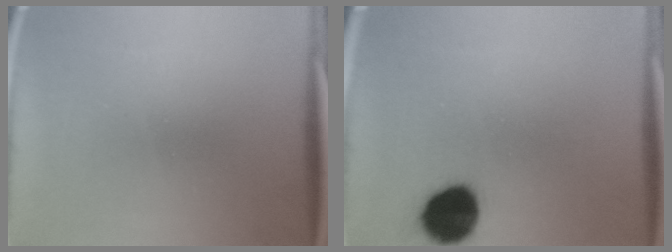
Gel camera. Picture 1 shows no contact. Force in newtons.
{"total": 11.9}